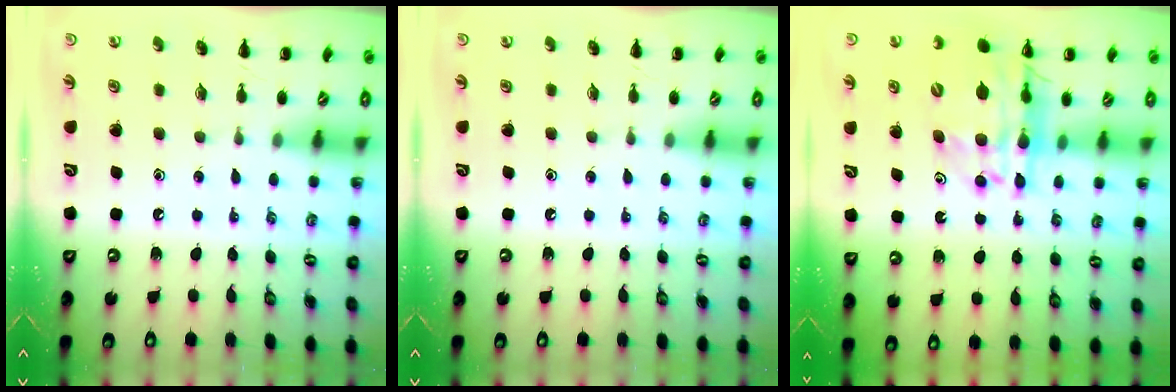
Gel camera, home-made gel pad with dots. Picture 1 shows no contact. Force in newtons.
{"total": 0.0}
{"total": 16.5, "press": 15.9, "slide": 4.4}